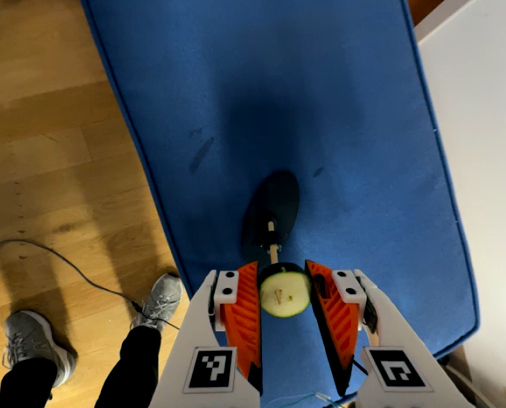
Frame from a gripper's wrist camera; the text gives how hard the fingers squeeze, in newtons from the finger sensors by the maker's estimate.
{"total": 8.4, "left": 8.0, "right": 8.7}